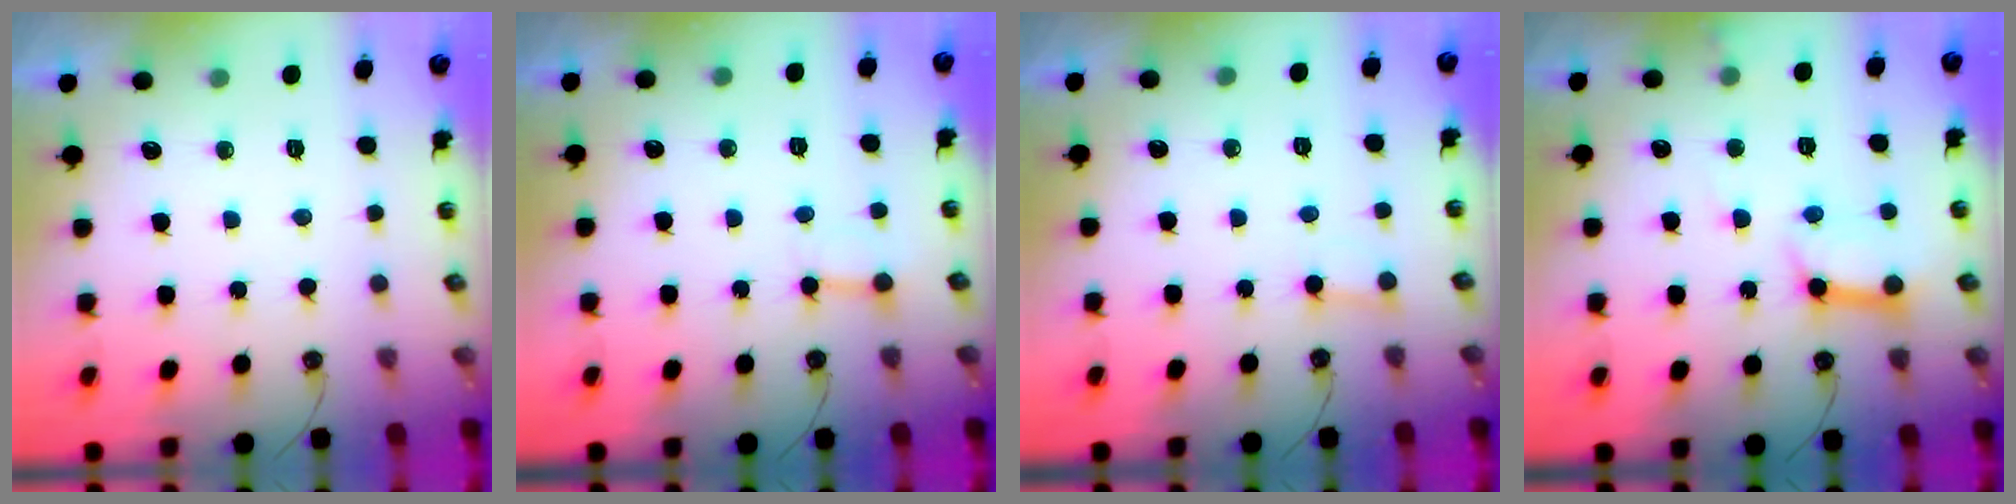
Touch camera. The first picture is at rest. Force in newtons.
{"total": 3.5, "press": 3.5, "slide": 0.3}
{"total": 2.6, "press": 2.6, "slide": 0.1}
{"total": 9.8, "press": 9.7, "slide": 1.1}